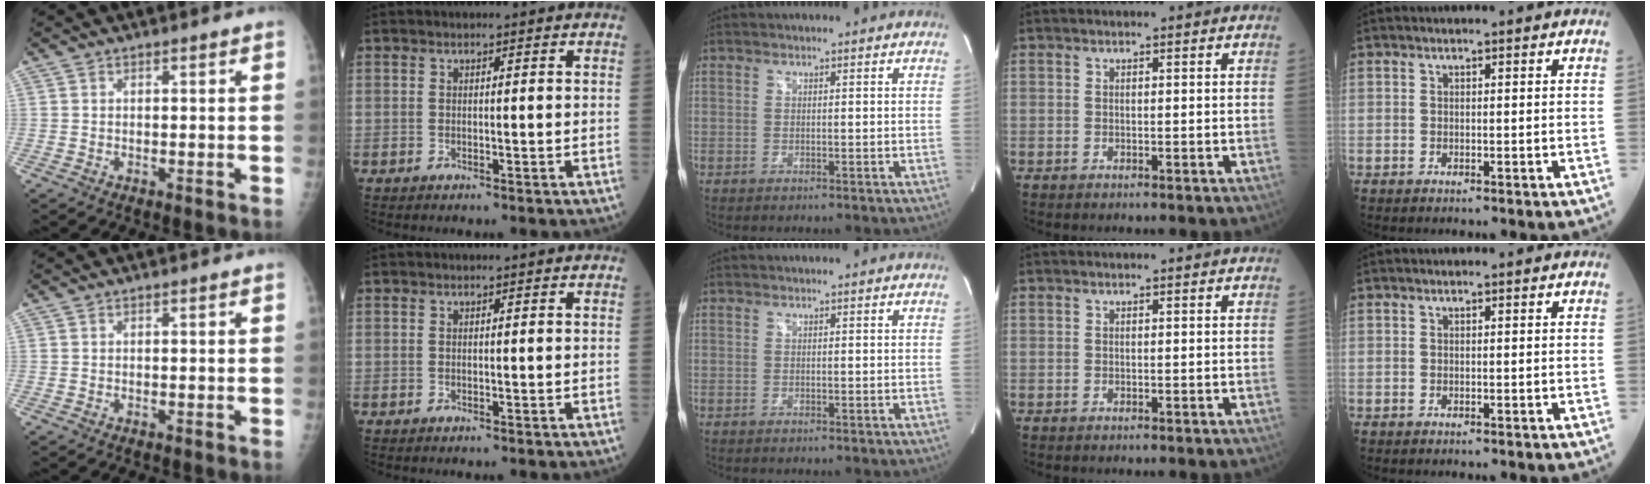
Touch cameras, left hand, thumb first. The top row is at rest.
{}